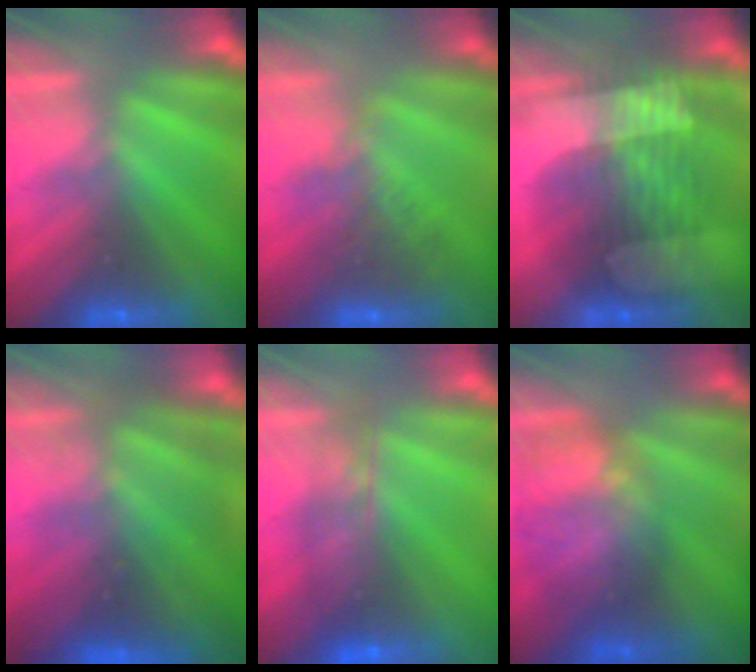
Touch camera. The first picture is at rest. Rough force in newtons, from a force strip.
{"total": 2.4}
{"total": 3.1}
{"total": 7.9}
{"total": 6.9}
{"total": 8.2}